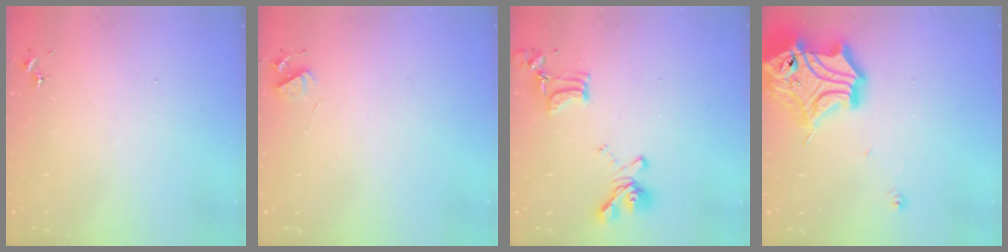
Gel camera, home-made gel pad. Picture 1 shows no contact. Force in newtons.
{"total": 4.9, "press": 4.9, "slide": 0.7}
{"total": 14.1, "press": 14.1, "slide": 1.1}
{"total": 21.0, "press": 20.9, "slide": 2.4}